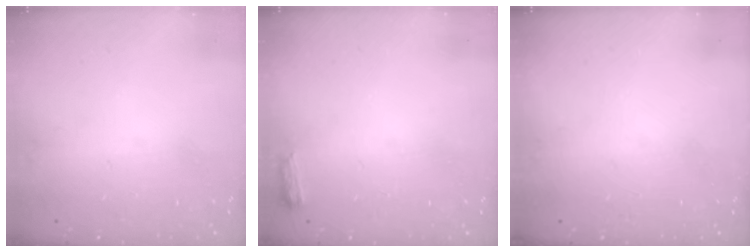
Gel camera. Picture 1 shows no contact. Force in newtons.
{"total": 3.3, "press": 3.2, "slide": 0.5}
{"total": 0.0}